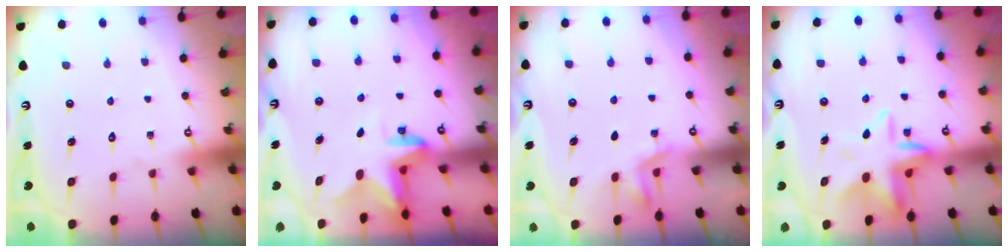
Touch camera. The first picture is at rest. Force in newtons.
{"total": 2.8, "press": 2.8, "slide": 0.5}
{"total": 2.9, "press": 2.6, "slide": 1.1}
{"total": 9.9, "press": 9.6, "slide": 2.4}